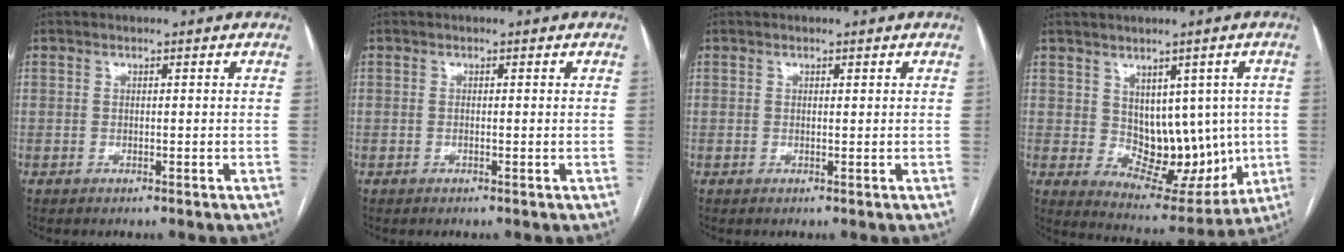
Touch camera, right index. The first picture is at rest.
{"total": 0.0}
{"total": 0.0}
{"total": 10.6, "force": [0.6, 7.0, 8.0], "torque": [-0.086, 0.011, 0.035]}